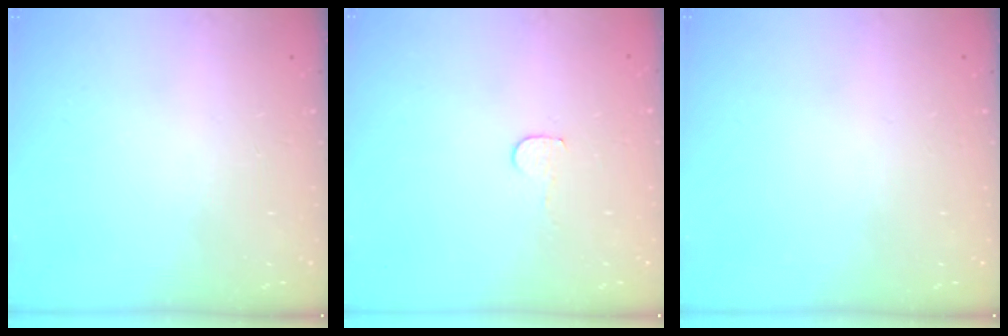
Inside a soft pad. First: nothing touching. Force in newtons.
{"total": 4.1, "press": 4.1, "slide": 0.3}
{"total": 0.0}